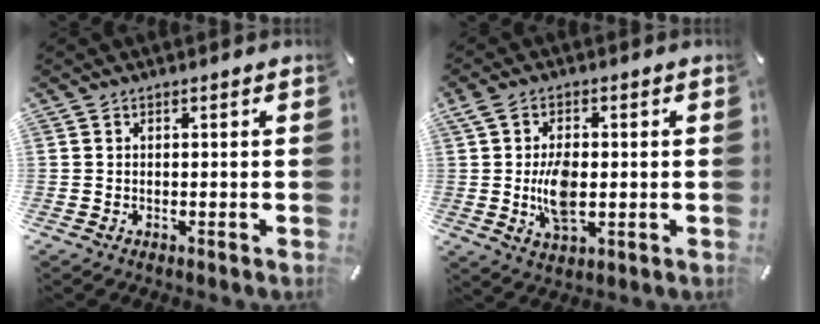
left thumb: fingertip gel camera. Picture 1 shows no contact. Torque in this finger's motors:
{"motor_torque": [1.64, 1.82, 1.55, -0.29, 0.20]}